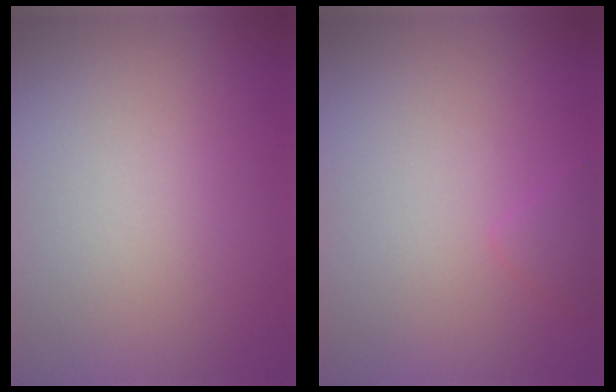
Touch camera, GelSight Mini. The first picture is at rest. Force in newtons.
{"total": 1.1, "press": 1.1, "slide": 0.1}